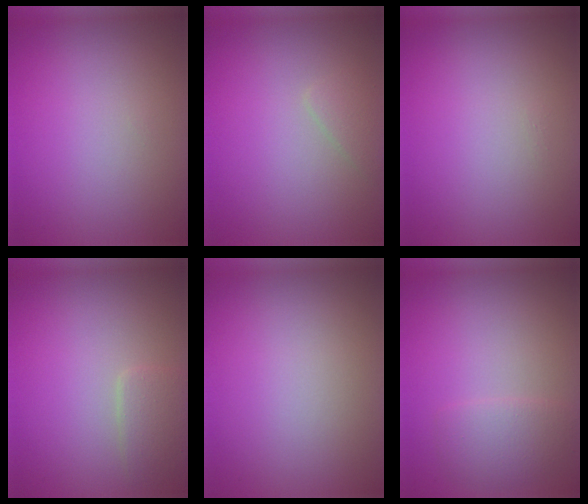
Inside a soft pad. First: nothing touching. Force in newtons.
{"total": 1.1, "press": 1.1, "slide": 0.1}
{"total": 0.0}
{"total": 2.0, "press": 2.0, "slide": 0.0}
{"total": 0.0}
{"total": 2.3, "press": 2.2, "slide": 0.1}